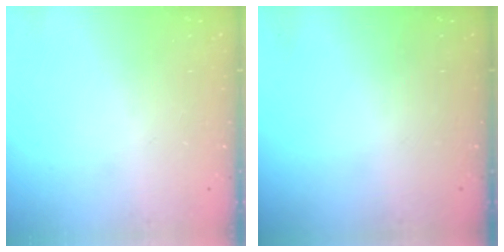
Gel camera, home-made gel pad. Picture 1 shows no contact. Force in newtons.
{"total": 0.0}